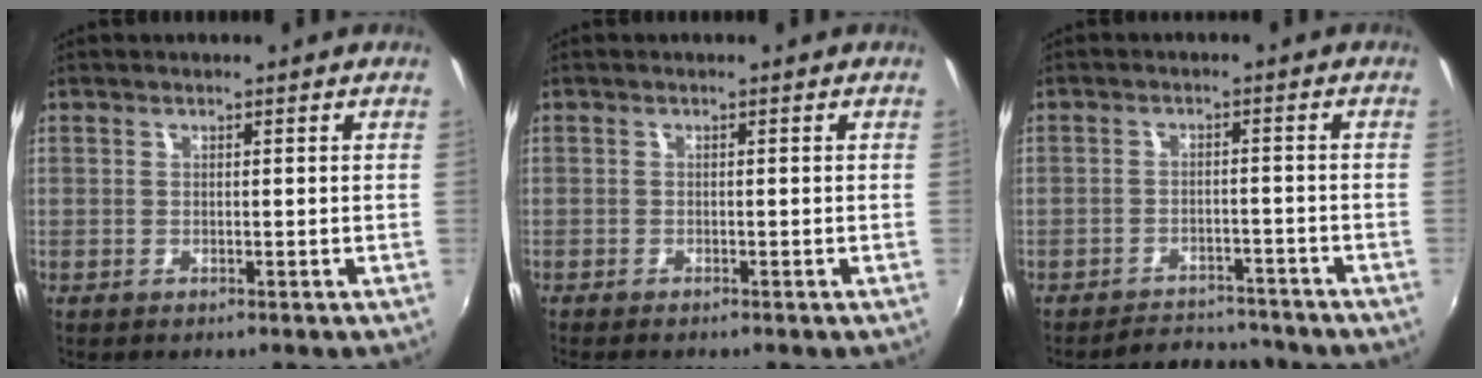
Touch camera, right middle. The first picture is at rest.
{"total": 1.3, "force": [-1.2, 0.1, 0.6], "torque": [-0.012, -0.008, -0.020]}
{"total": 7.7, "force": [-7.2, 2.4, 1.2], "torque": [-0.040, 0.007, -0.096]}